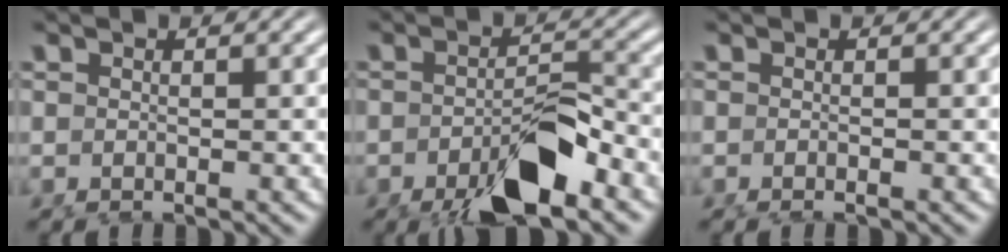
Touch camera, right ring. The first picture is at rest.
{"total": 6.1, "force": [-3.6, 1.7, 4.6], "torque": [-0.062, -0.015, -0.053]}
{"total": 0.5, "force": [-0.4, 0.1, 0.3], "torque": [-0.007, 0.000, -0.009]}